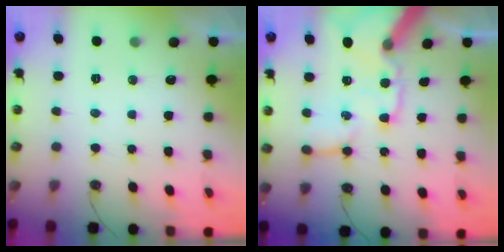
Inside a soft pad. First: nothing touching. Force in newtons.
{"total": 19.7, "press": 19.4, "slide": 3.1}